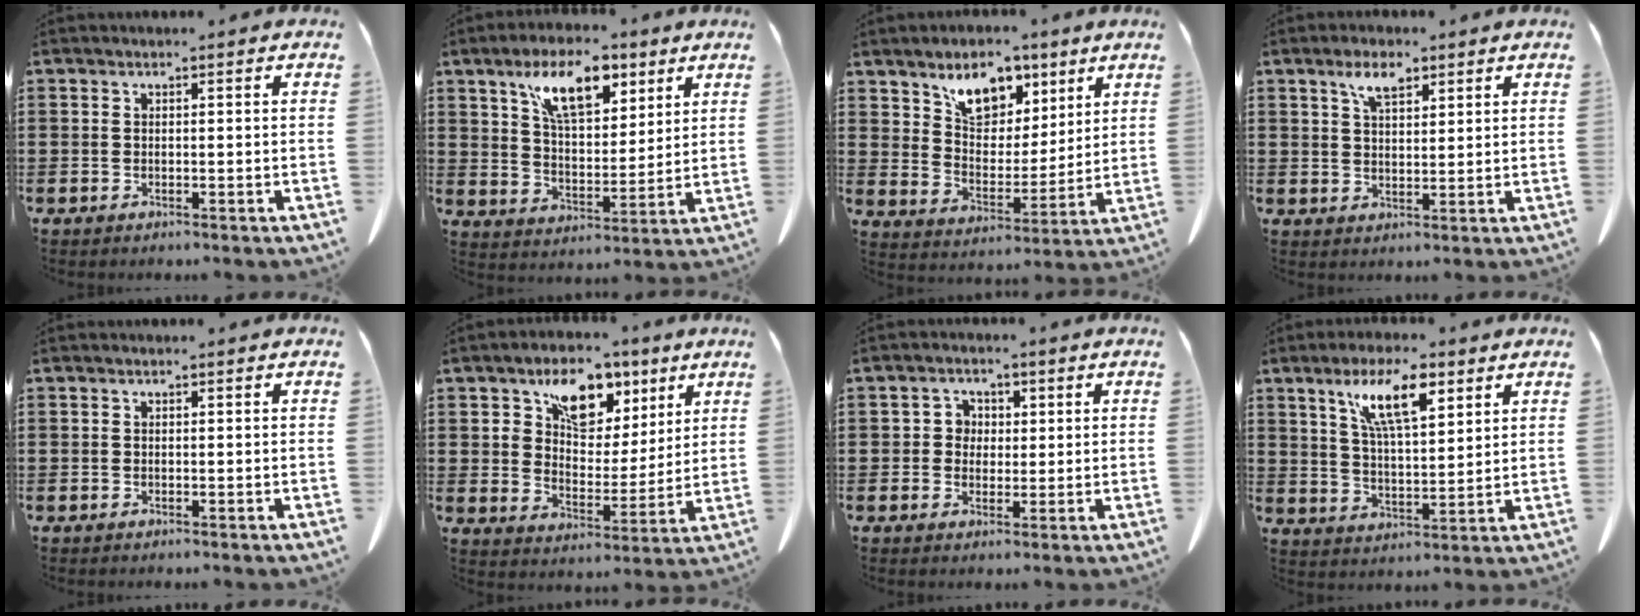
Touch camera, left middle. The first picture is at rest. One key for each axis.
{"total": 10.8, "fx": 6.7, "fy": 4.6, "fz": 7.1, "tx": -0.135, "ty": -0.010, "tz": 0.117}
{"total": 8.1, "fx": 5.8, "fy": 4.9, "fz": 3.1, "tx": -0.068, "ty": -0.017, "tz": 0.103}
{"total": 4.6, "fx": 2.9, "fy": 1.9, "fz": 3.0, "tx": -0.059, "ty": 0.002, "tz": 0.051}
{"total": 0.0}
{"total": 9.8, "fx": 5.7, "fy": 6.3, "fz": 4.9, "tx": -0.104, "ty": -0.001, "tz": 0.101}
{"total": 2.9, "fx": 0.8, "fy": 2.7, "fz": 0.7, "tx": -0.020, "ty": 0.005, "tz": 0.011}
{"total": 10.2, "fx": 6.1, "fy": 3.0, "fz": 7.6, "tx": -0.154, "ty": -0.006, "tz": 0.106}